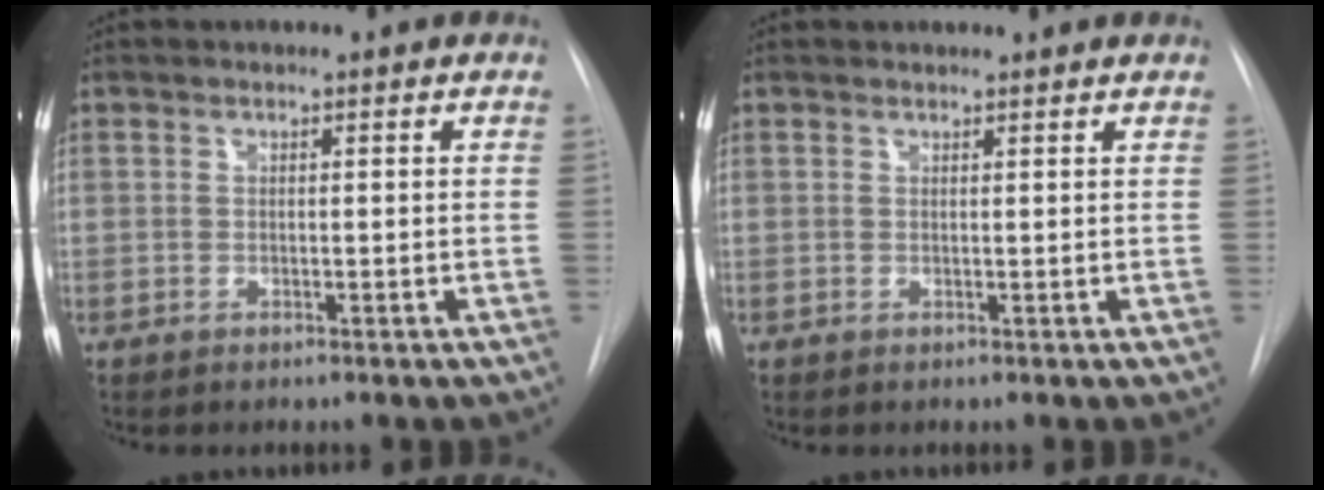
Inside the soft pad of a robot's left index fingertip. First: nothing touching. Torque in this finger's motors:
{"motor_torque": [0.05, -0.04, -0.09, 0.01]}